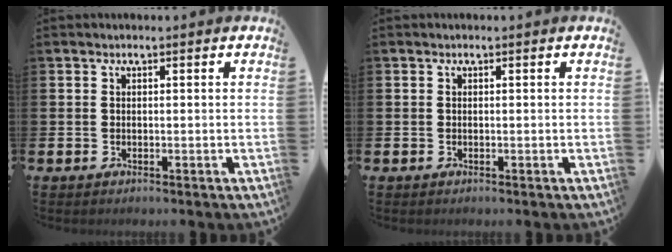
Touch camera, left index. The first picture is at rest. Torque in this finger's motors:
{"motor_torque": [0.00, 0.00, 0.00, 0.01]}